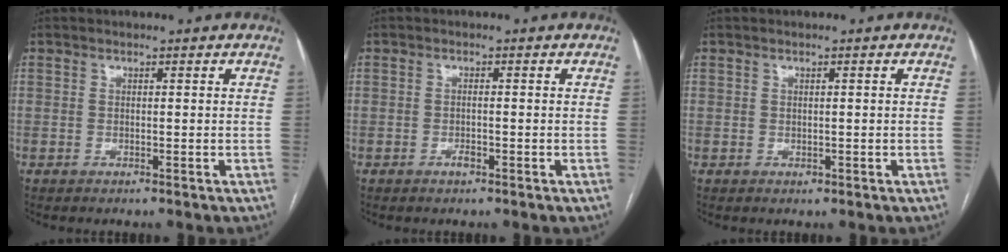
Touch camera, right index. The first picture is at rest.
{"total": 1.3, "force": [-0.7, 0.4, 0.9], "torque": [-0.019, 0.000, -0.011]}
{"total": 0.5, "force": [-0.1, 0.5, 0.2], "torque": [-0.003, -0.001, 0.000]}